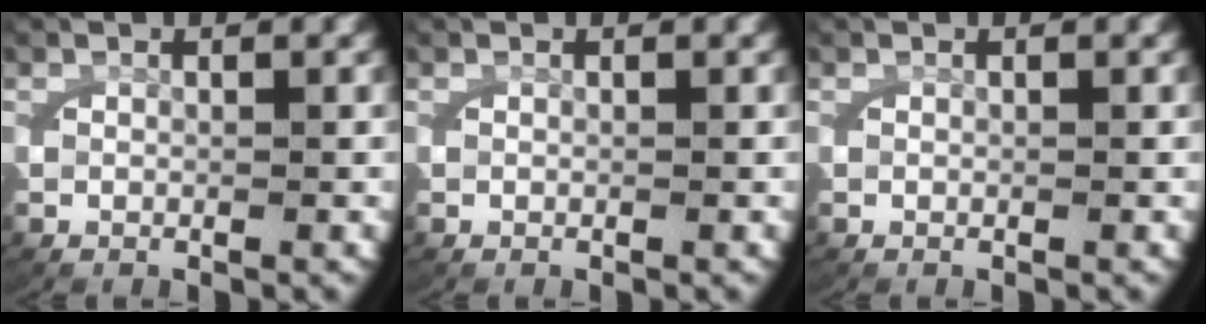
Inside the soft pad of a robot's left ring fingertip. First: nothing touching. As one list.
[{"total": 0.0}, {"total": 0.0}]